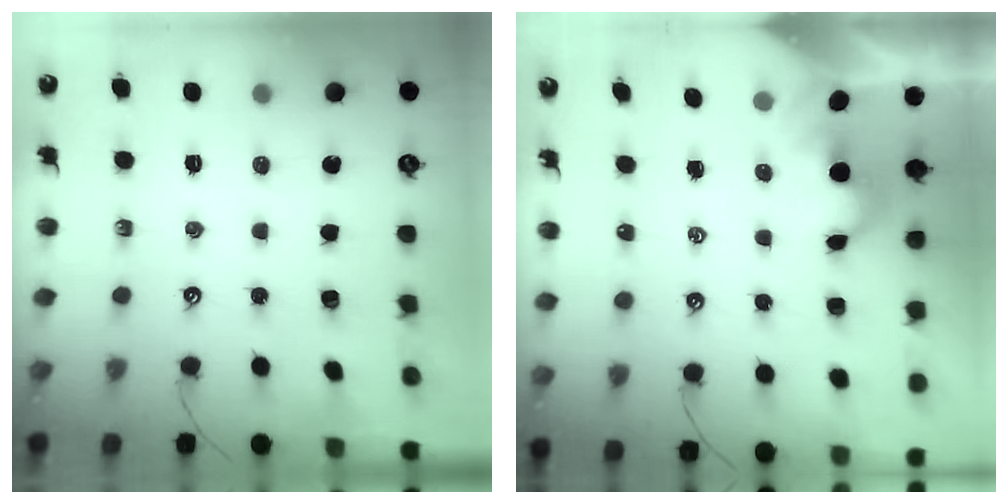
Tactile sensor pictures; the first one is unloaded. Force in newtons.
{"total": 2.0, "press": 2.0, "slide": 0.4}